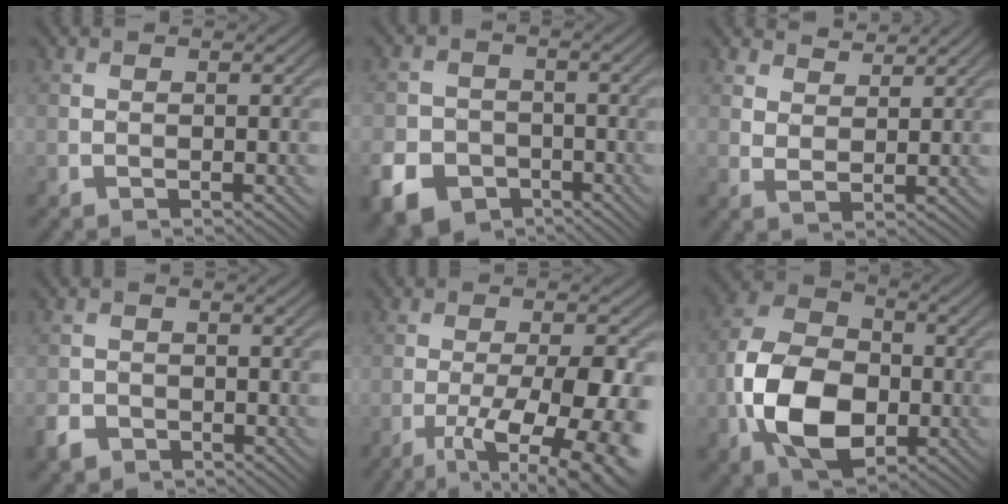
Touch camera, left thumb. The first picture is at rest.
{"total": 7.5, "force": [-4.2, 5.5, 3.0], "torque": [-0.074, -0.019, -0.083]}
{"total": 3.5, "force": [3.0, 1.3, 1.3], "torque": [-0.031, -0.003, 0.063]}
{"total": 2.9, "force": [-1.9, 1.9, 0.9], "torque": [-0.024, -0.007, -0.045]}
{"total": 14.6, "force": [-6.5, 5.1, 12.0], "torque": [-0.175, -0.007, -0.086]}
{"total": 13.3, "force": [-3.6, 8.9, 9.2], "torque": [-0.204, -0.013, -0.078]}